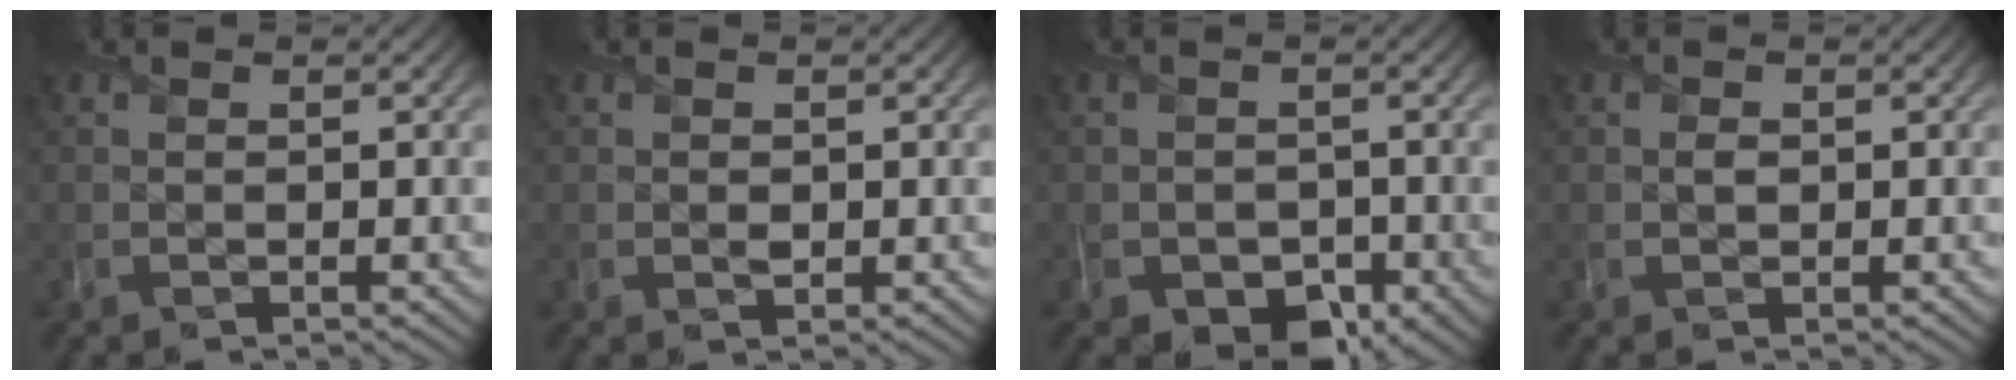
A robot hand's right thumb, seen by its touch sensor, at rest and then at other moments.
{"total": 0.8, "force": [0.0, 0.8, 0.4], "torque": [-0.008, -0.004, 0.000]}
{"total": 4.6, "force": [-1.9, 3.4, 2.3], "torque": [-0.033, -0.014, -0.028]}
{"total": 0.8, "force": [0.0, 0.7, 0.4], "torque": [-0.007, -0.002, 0.000]}